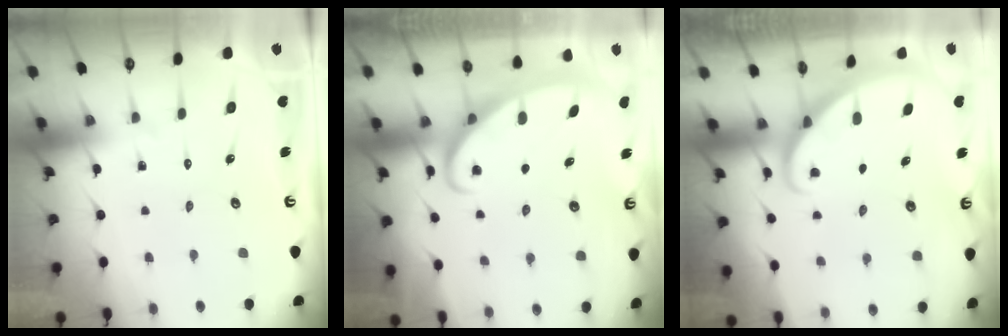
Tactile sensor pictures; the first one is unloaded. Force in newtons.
{"total": 2.6, "press": 2.6, "slide": 0.4}
{"total": 2.0, "press": 2.0, "slide": 0.1}